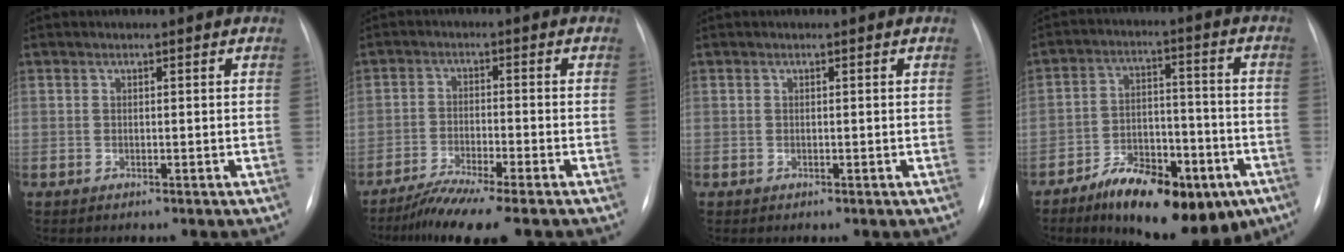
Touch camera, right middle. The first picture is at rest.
{"total": 7.7, "force": [-6.2, -0.5, 4.6], "torque": [-0.078, -0.026, -0.107]}
{"total": 0.0}
{"total": 16.8, "force": [-10.3, 7.2, 11.2], "torque": [-0.151, 0.021, -0.152]}